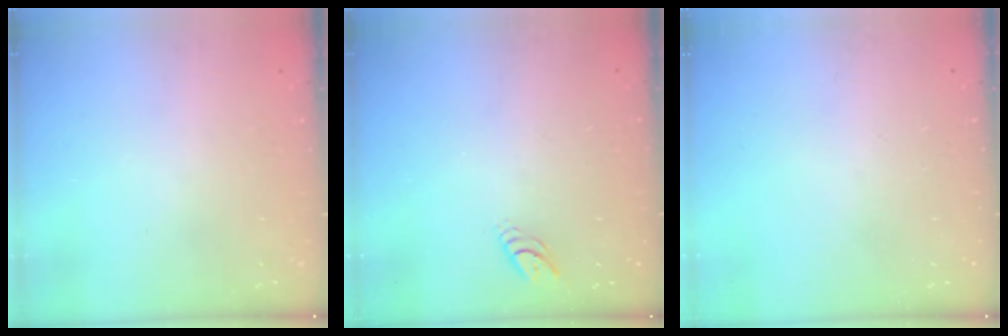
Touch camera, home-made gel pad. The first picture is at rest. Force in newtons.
{"total": 3.6, "press": 3.6, "slide": 0.1}
{"total": 0.0}